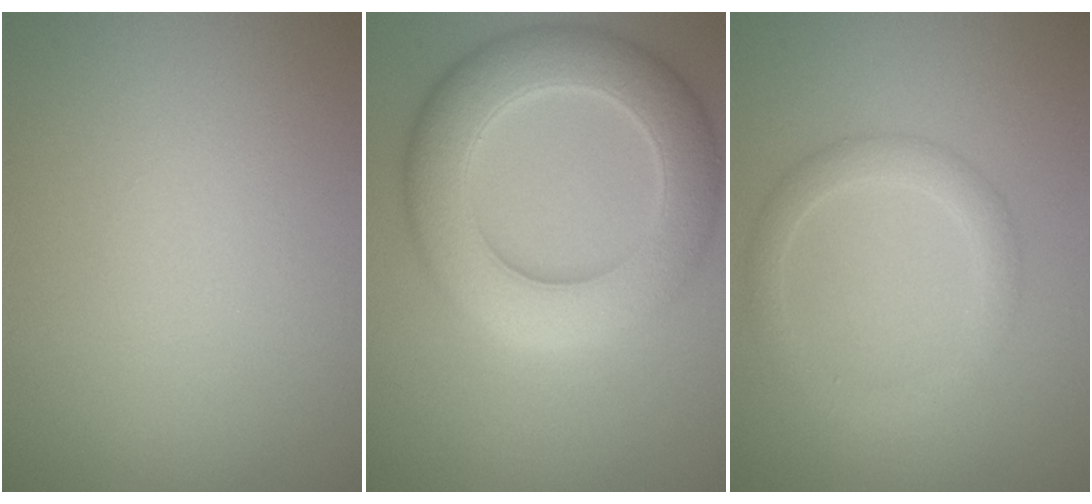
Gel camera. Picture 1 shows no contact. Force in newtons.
{"total": 8.7, "press": 8.7, "slide": 0.3}
{"total": 2.4, "press": 2.4, "slide": 0.2}